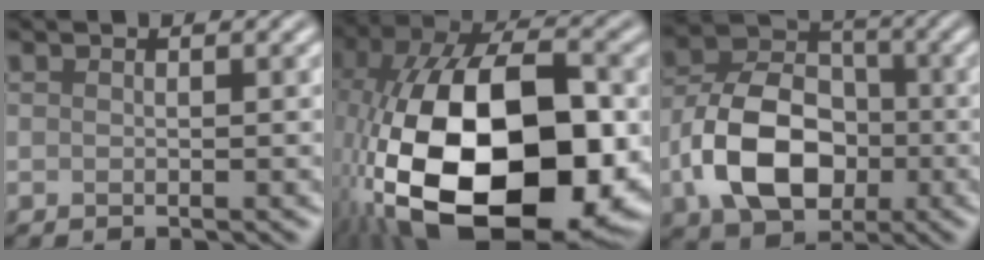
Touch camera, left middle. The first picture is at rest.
{"total": 21.1, "force": [-5.0, 11.3, 17.1], "torque": [-0.354, -0.018, -0.063]}
{"total": 9.4, "force": [-2.3, 6.7, 6.2], "torque": [-0.119, 0.006, -0.049]}